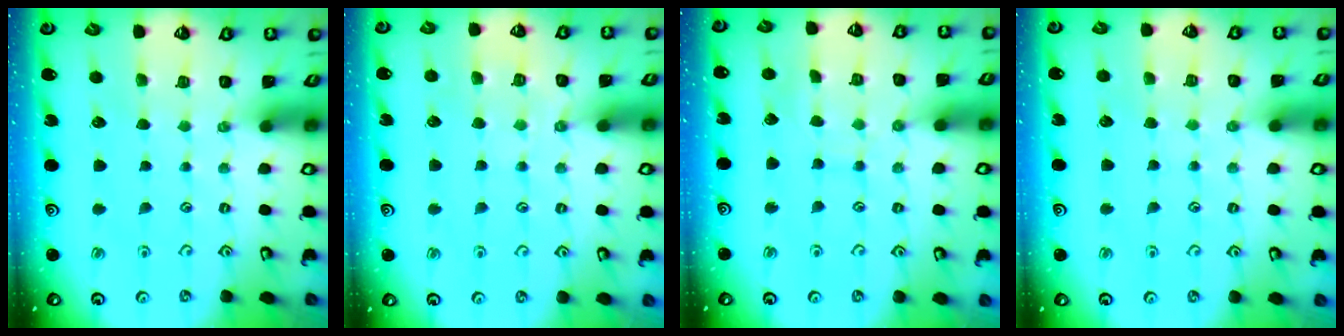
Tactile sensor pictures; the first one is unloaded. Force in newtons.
{"total": 5.2, "press": 5.2, "slide": 0.7}
{"total": 5.9, "press": 5.9, "slide": 0.2}
{"total": 4.8, "press": 4.7, "slide": 0.6}